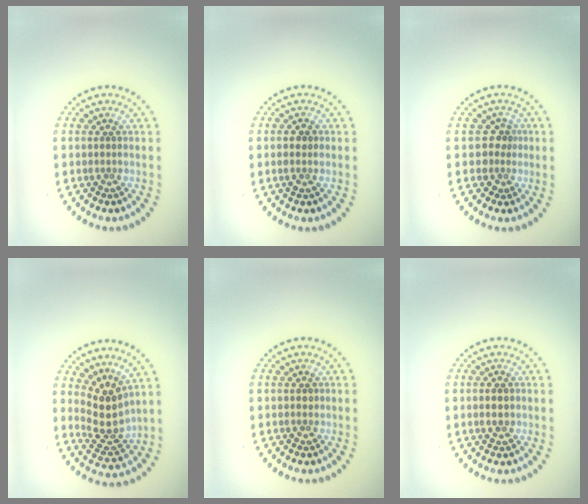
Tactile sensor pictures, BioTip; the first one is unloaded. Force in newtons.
{"total": 1.3, "press": 1.3, "slide": 0.2}
{"total": 2.0, "press": 1.4, "slide": 1.4}
{"total": 3.8, "press": 3.2, "slide": 2.2}
{"total": 0.8, "press": 0.8, "slide": 0.1}
{"total": 2.2, "press": 2.2, "slide": 0.1}